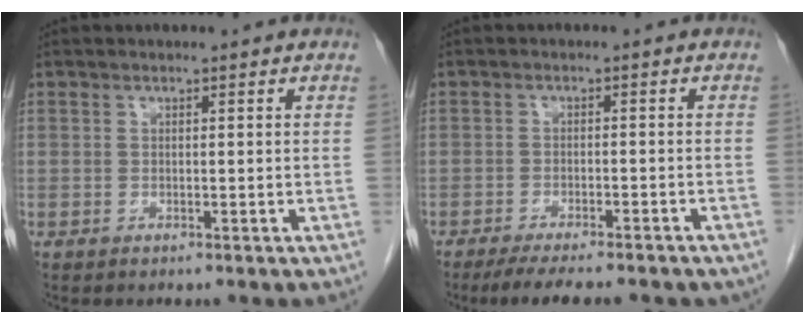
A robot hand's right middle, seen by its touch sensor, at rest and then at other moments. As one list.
[{"total": 11.0, "force": [-9.2, 2.2, 5.6], "torque": [-0.072, -0.008, -0.123]}]